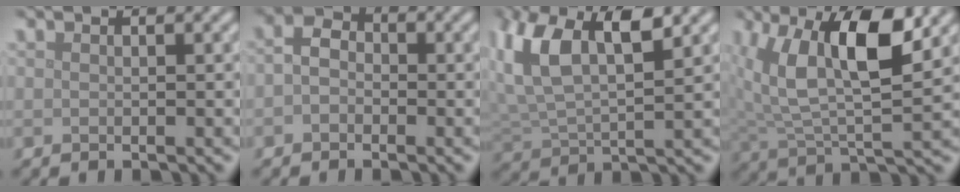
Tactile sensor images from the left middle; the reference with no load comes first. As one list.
[{"total": 2.1, "force": [-0.6, 1.7, 1.1], "torque": [-0.024, 0.003, -0.021]}, {"total": 8.4, "force": [3.9, 3.7, 6.5], "torque": [-0.141, 0.010, 0.067]}, {"total": 9.5, "force": [3.7, 4.1, 7.8], "torque": [-0.158, 0.002, 0.061]}]